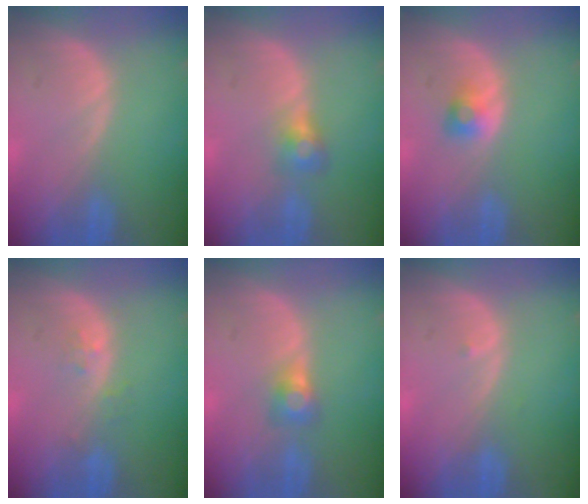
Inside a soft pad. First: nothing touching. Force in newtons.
{"total": 2.8, "press": 2.7, "slide": 0.9}
{"total": 2.2, "press": 2.1, "slide": 0.3}
{"total": 1.6, "press": 1.6, "slide": 0.1}
{"total": 2.7, "press": 2.5, "slide": 0.9}
{"total": 0.5, "press": 0.4, "slide": 0.3}